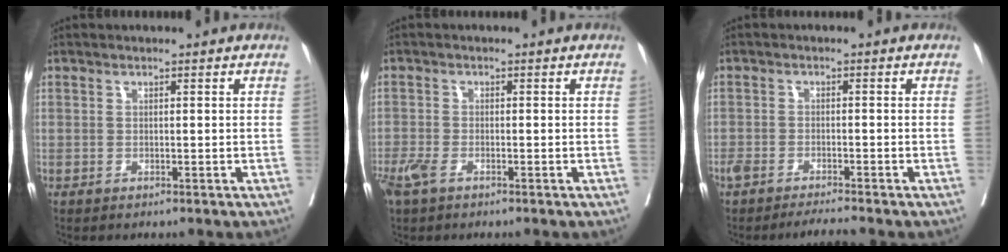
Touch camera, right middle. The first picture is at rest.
{"total": 3.2, "force": [-2.0, 1.2, 2.2], "torque": [-0.053, -0.006, -0.038]}
{"total": 3.7, "force": [-3.4, -0.3, 1.4], "torque": [-0.024, -0.007, -0.058]}